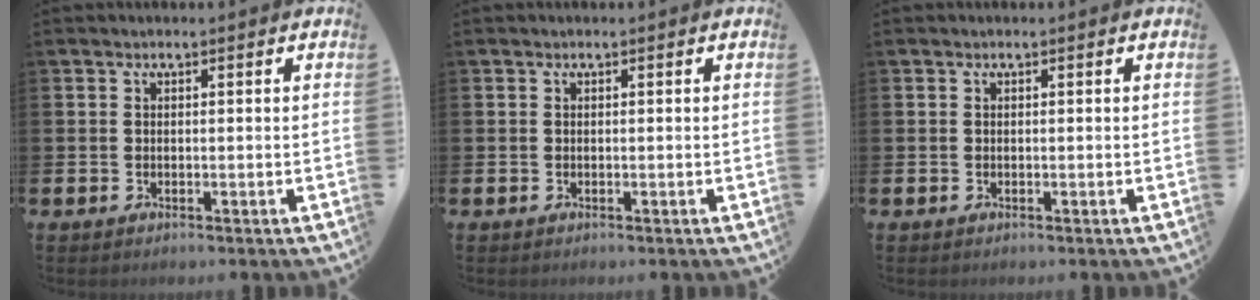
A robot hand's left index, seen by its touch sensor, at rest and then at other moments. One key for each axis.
{"total": 0.0}
{"total": 0.0}